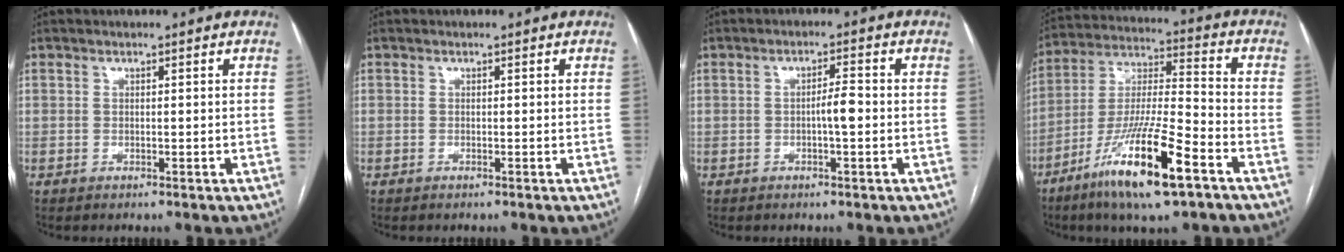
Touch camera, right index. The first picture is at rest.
{"total": 0.0}
{"total": 2.9, "force": [-0.6, 0.3, 2.8], "torque": [-0.044, 0.003, -0.011]}
{"total": 16.9, "force": [-9.3, 1.4, 14.0], "torque": [-0.283, -0.032, -0.170]}